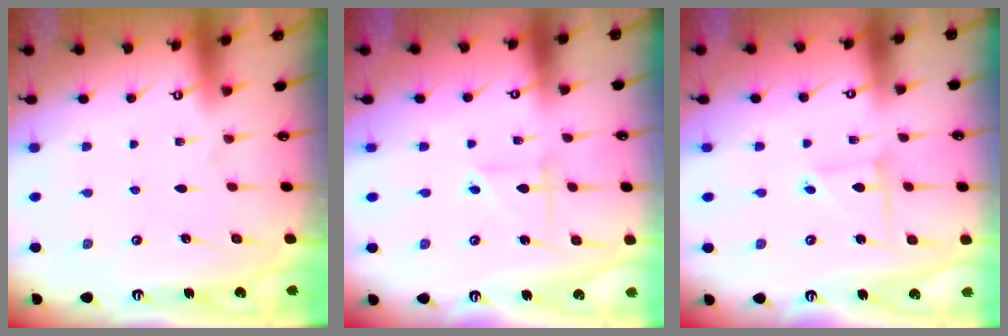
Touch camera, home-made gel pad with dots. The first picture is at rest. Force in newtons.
{"total": 2.5, "press": 2.5, "slide": 0.1}
{"total": 2.8, "press": 2.8, "slide": 0.3}